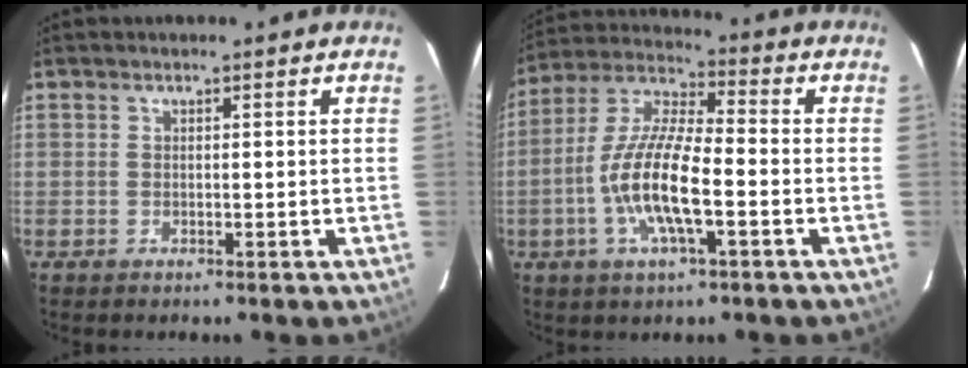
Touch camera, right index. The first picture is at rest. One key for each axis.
{"total": 13.6, "fx": -4.0, "fy": 3.3, "fz": 12.5, "tx": -0.257, "ty": -0.004, "tz": -0.079}